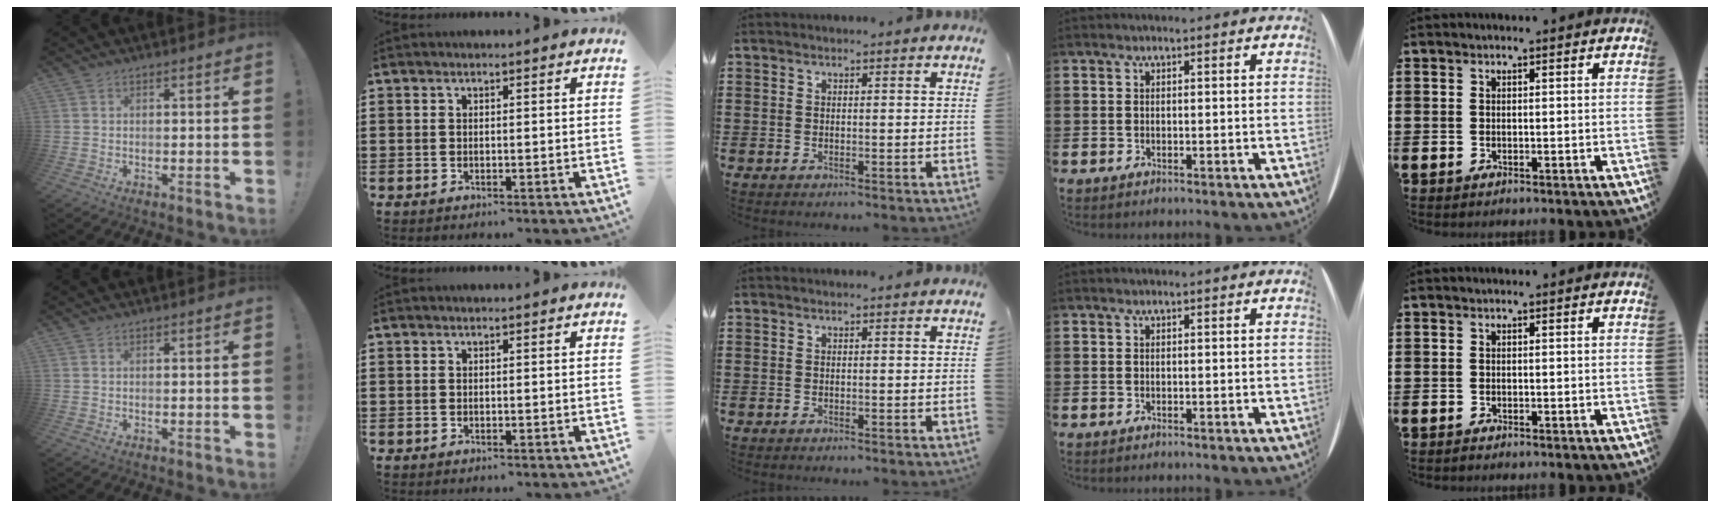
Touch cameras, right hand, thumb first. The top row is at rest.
{}